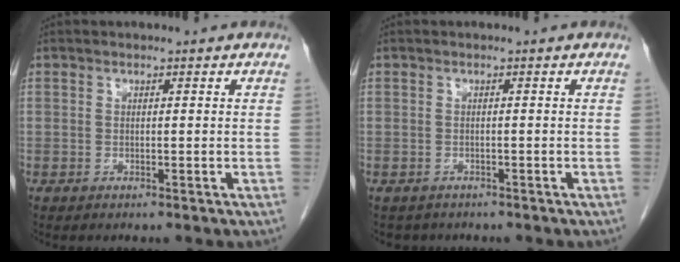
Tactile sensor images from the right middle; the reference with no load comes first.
{"total": 2.1, "force": [-1.8, 1.2, 0.0], "torque": [-0.005, 0.001, -0.026]}